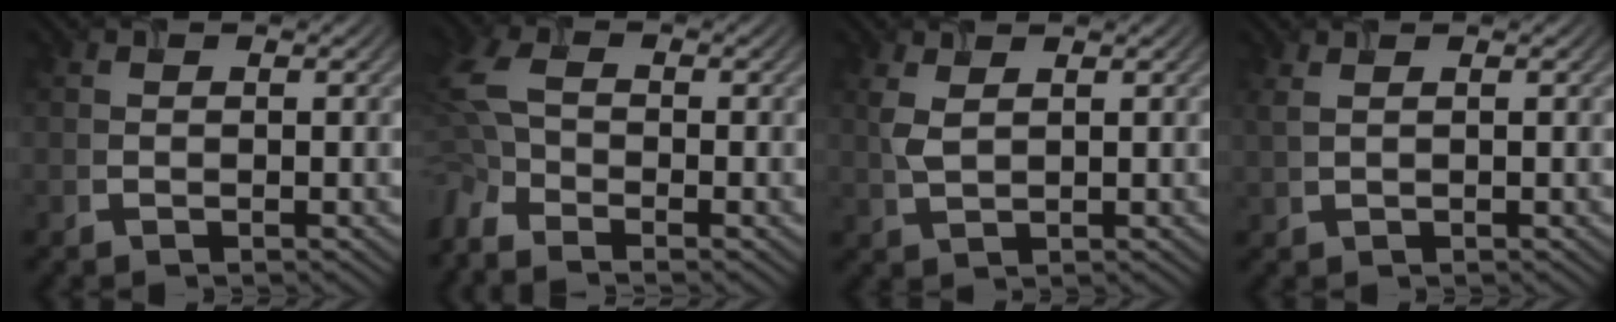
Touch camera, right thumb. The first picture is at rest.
{"total": 7.2, "force": [-3.9, 3.3, 5.0], "torque": [-0.147, -0.018, -0.090]}
{"total": 2.5, "force": [1.1, 1.1, 2.0], "torque": [-0.057, 0.004, 0.026]}
{"total": 1.2, "force": [0.7, 0.2, 0.9], "torque": [-0.027, 0.004, 0.016]}